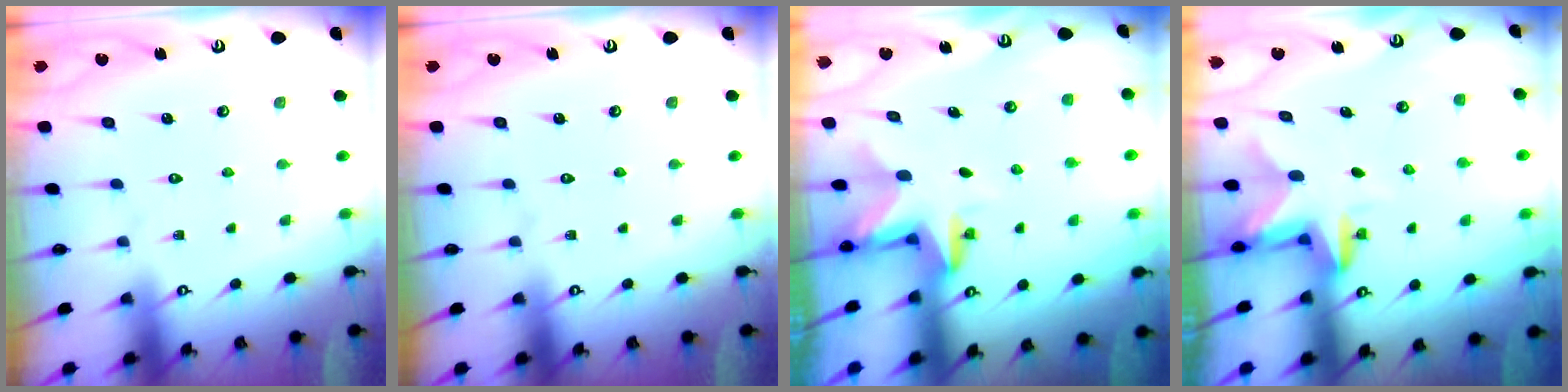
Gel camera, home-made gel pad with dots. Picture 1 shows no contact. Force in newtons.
{"total": 0.0}
{"total": 2.9, "press": 2.9, "slide": 0.2}
{"total": 2.7, "press": 2.7, "slide": 0.5}